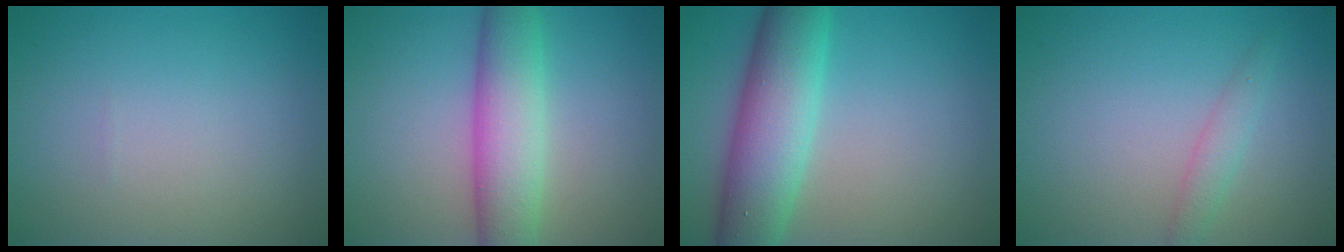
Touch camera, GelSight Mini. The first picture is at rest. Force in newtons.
{"total": 6.5, "press": 6.5, "slide": 0.2}
{"total": 8.2, "press": 8.2, "slide": 0.3}
{"total": 1.6, "press": 1.6, "slide": 0.1}